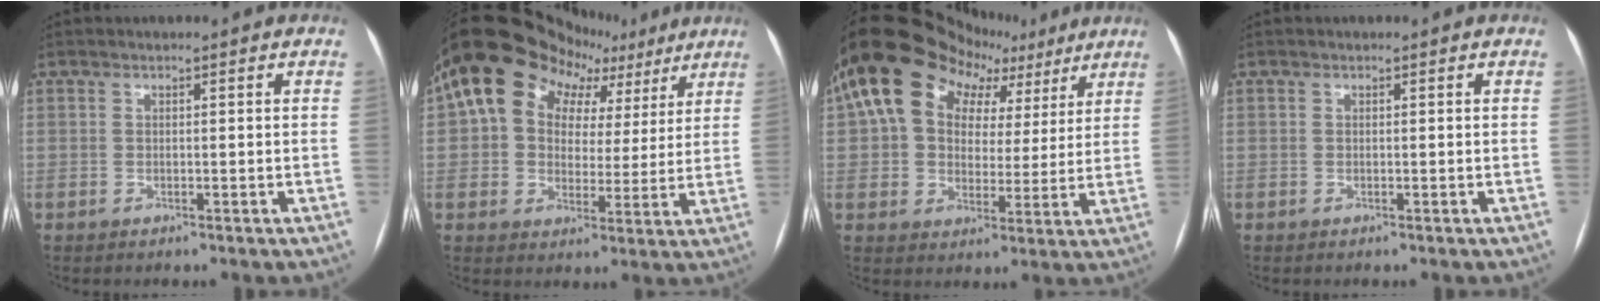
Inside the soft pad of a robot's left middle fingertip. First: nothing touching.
{"total": 15.6, "force": [8.3, 11.3, 7.0], "torque": [-0.109, 0.060, 0.123]}
{"total": 16.5, "force": [8.4, 11.5, 8.3], "torque": [-0.131, 0.068, 0.136]}
{"total": 0.0}